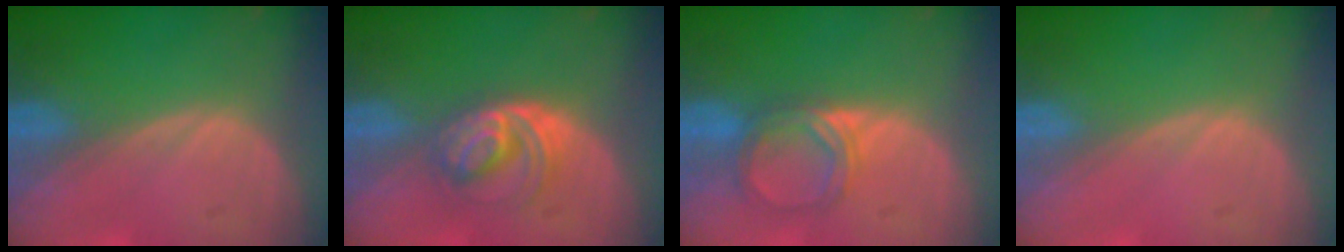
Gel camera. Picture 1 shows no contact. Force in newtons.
{"total": 6.3, "press": 5.4, "slide": 3.1}
{"total": 4.9, "press": 4.6, "slide": 1.8}
{"total": 0.0}